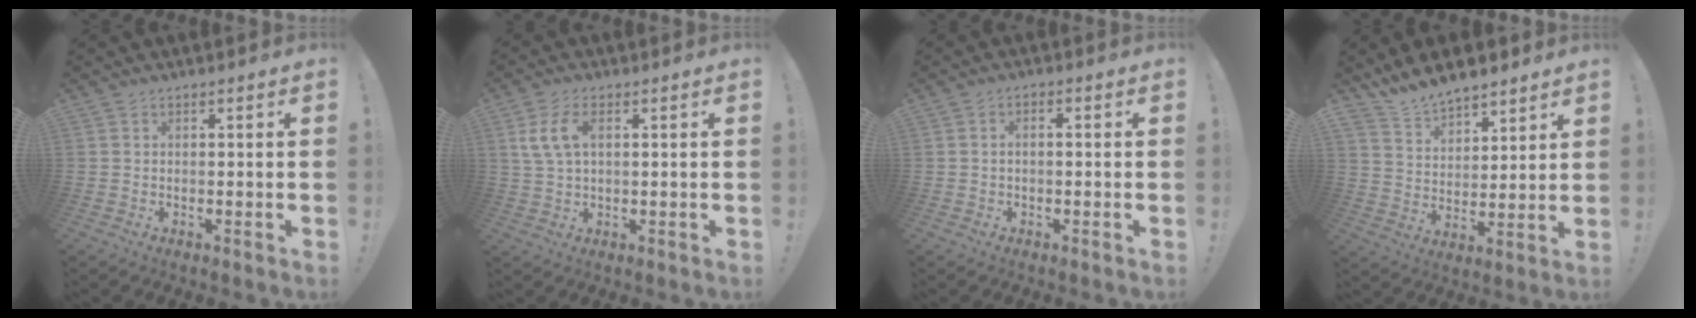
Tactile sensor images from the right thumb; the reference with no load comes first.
{"total": 7.7, "force": [2.1, 4.1, 6.2], "torque": [-0.127, 0.007, 0.039]}
{"total": 1.8, "force": [-0.8, 0.6, 1.4], "torque": [-0.028, 0.008, -0.014]}
{"total": 9.4, "force": [8.5, 3.4, 2.1], "torque": [-0.053, -0.067, 0.165]}